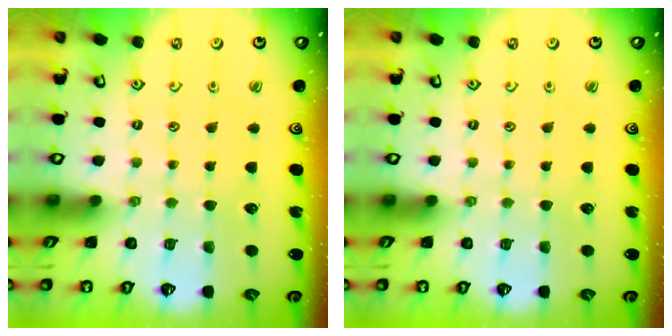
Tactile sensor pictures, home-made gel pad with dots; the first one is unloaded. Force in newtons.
{"total": 0.0}